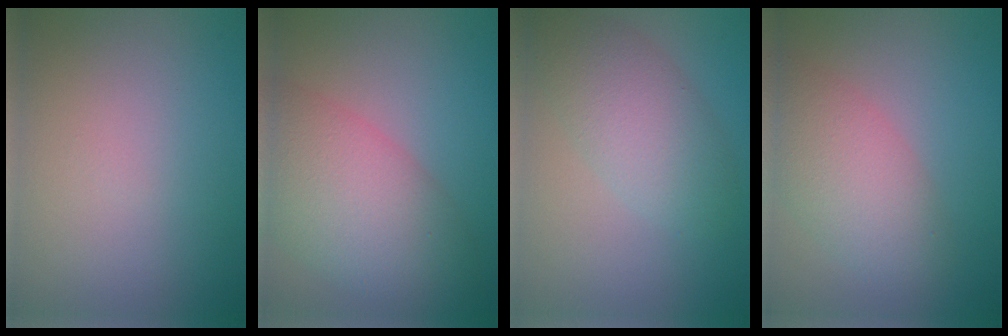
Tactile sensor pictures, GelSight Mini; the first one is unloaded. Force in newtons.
{"total": 7.8, "press": 7.8, "slide": 0.5}
{"total": 4.6, "press": 4.6, "slide": 0.2}
{"total": 4.9, "press": 4.8, "slide": 0.3}